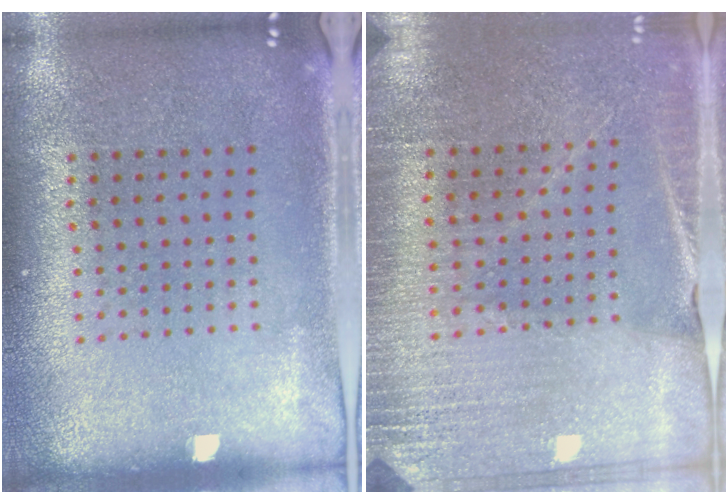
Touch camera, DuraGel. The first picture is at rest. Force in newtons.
{"total": 2.9, "press": 2.9, "slide": 0.2}